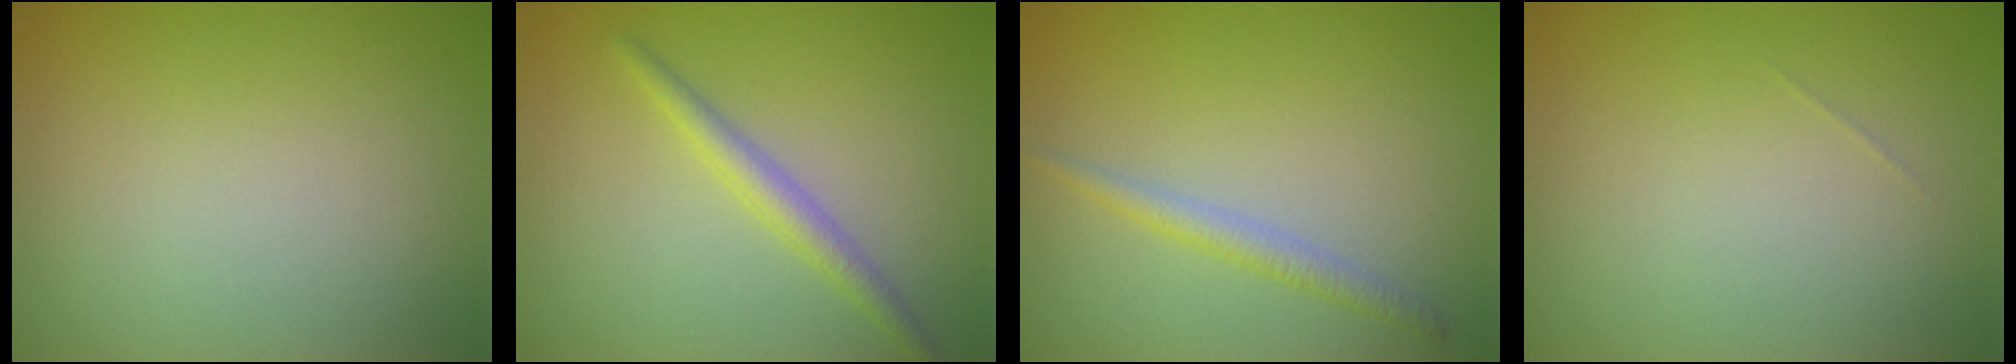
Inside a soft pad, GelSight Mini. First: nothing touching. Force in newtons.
{"total": 2.2, "press": 2.2, "slide": 0.1}
{"total": 1.8, "press": 1.8, "slide": 0.1}
{"total": 0.0}